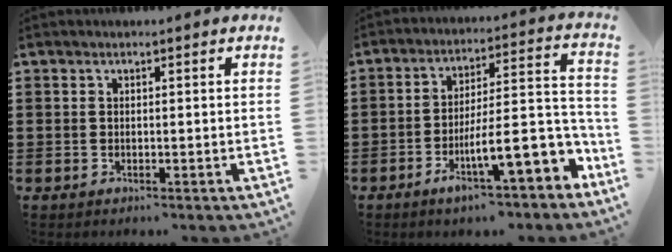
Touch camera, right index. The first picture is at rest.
{"total": 13.5, "force": [-5.4, 4.1, 11.7], "torque": [-0.169, -0.013, -0.093]}